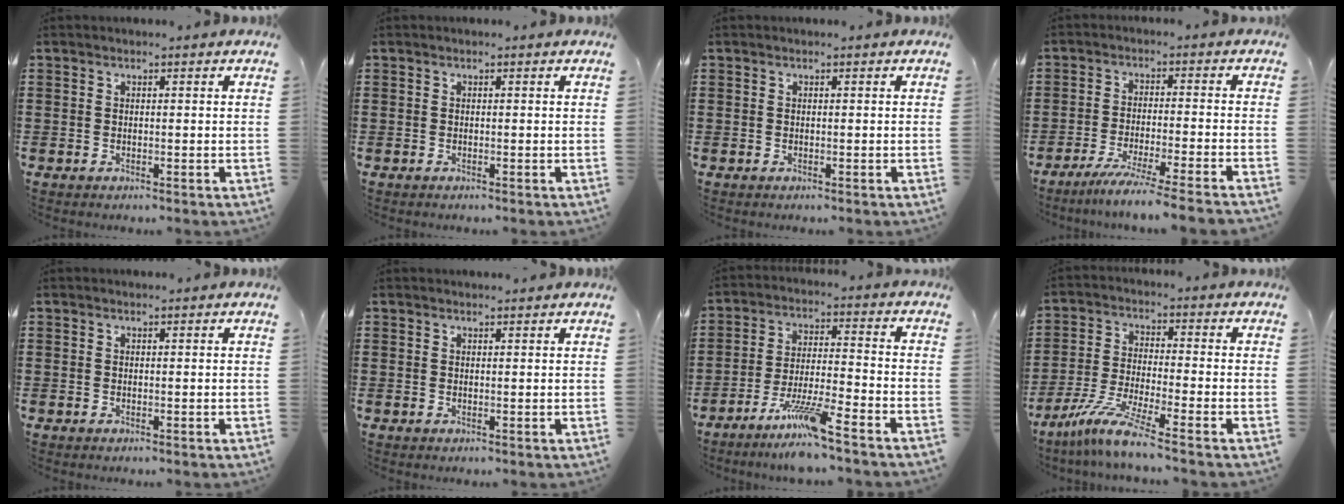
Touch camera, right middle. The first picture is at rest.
{"total": 0.0}
{"total": 0.0}
{"total": 5.5, "force": [-4.8, -0.8, 2.5], "torque": [-0.051, -0.021, -0.093]}
{"total": 0.0}
{"total": 0.8, "force": [0.8, 0.0, 0.0], "torque": [0.005, -0.004, 0.014]}
{"total": 7.9, "force": [-6.4, -0.2, 4.6], "torque": [-0.092, -0.012, -0.124]}
{"total": 7.3, "force": [-5.5, 0.0, 4.8], "torque": [-0.105, -0.018, -0.109]}